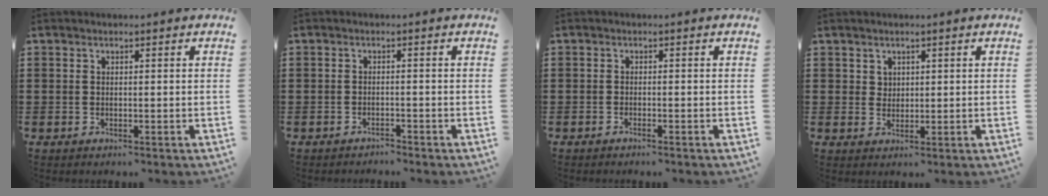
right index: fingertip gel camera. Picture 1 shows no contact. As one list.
[{"total": 0.9, "force": [-0.9, 0.1, 0.0], "torque": [-0.003, 0.003, -0.020]}, {"total": 0.7, "force": [-0.6, 0.0, 0.3], "torque": [-0.006, -0.001, -0.012]}, {"total": 1.9, "force": [1.2, 1.4, 0.2], "torque": [-0.009, 0.005, 0.024]}]